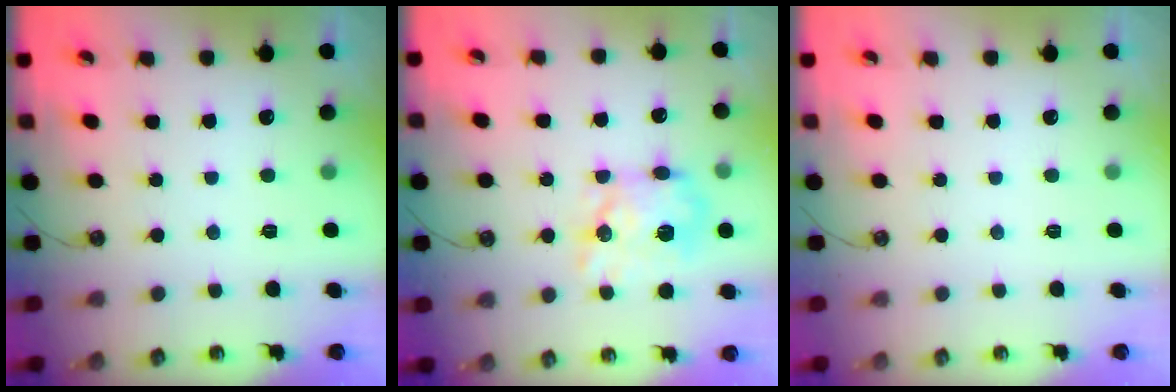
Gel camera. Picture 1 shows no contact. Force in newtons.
{"total": 14.5, "press": 14.5, "slide": 0.1}
{"total": 0.0}